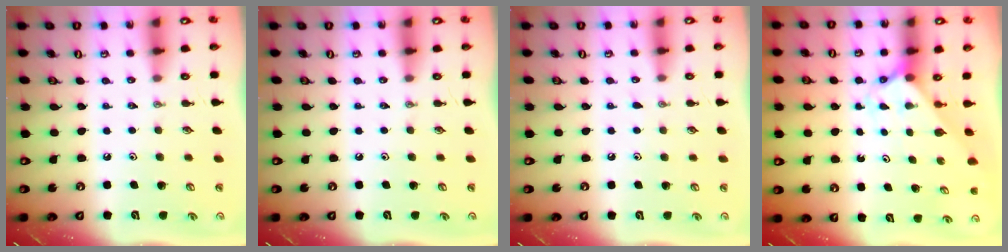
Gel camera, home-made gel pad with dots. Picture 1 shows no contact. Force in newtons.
{"total": 0.0}
{"total": 3.0, "press": 2.9, "slide": 0.4}
{"total": 2.1, "press": 2.1, "slide": 0.1}